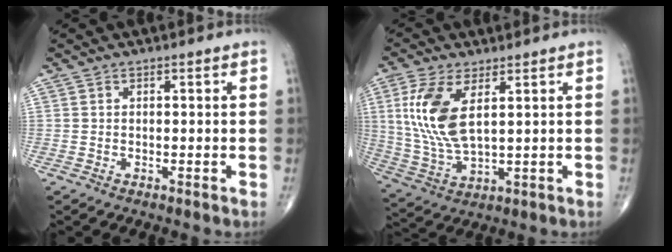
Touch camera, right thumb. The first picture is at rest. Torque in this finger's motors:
{"motor_torque": [-0.49, 1.05, 1.28, 0.54, 0.20]}